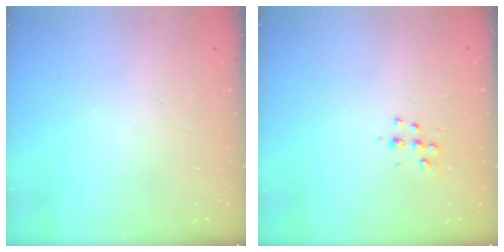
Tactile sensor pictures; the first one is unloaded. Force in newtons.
{"total": 5.5, "press": 5.5, "slide": 0.4}